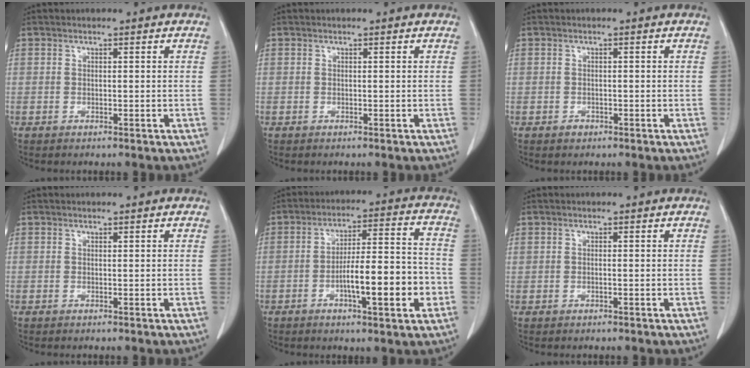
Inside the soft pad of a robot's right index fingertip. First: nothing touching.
{"total": 0.0}
{"total": 0.9, "force": [-0.6, 0.7, 0.2], "torque": [-0.002, 0.002, -0.008]}
{"total": 0.0}
{"total": 12.3, "force": [-3.8, 2.0, 11.6], "torque": [-0.185, 0.014, -0.057]}
{"total": 0.0}